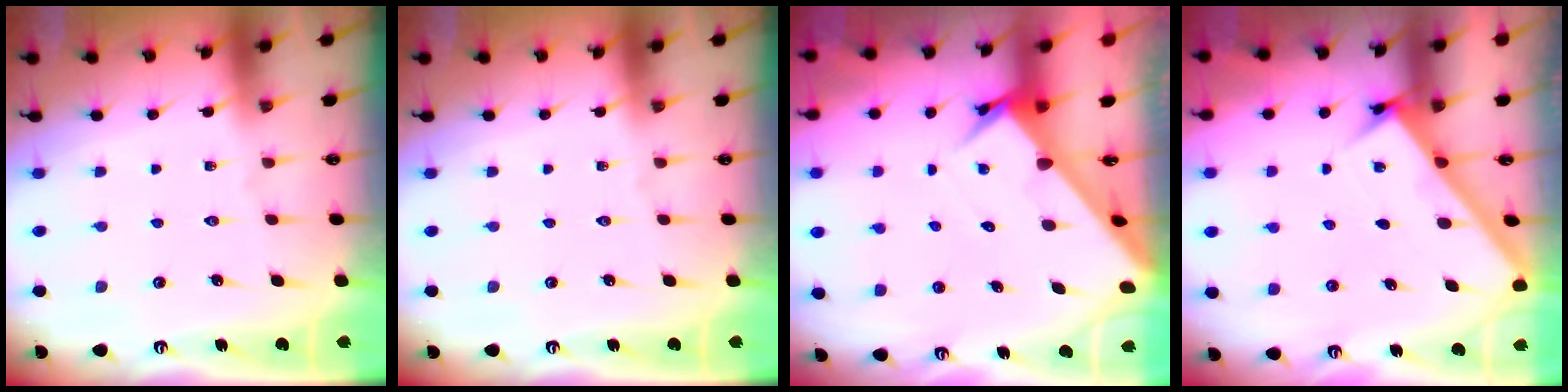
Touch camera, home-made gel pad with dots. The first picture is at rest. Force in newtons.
{"total": 0.0}
{"total": 3.5, "press": 3.5, "slide": 0.4}
{"total": 3.1, "press": 3.1, "slide": 0.1}